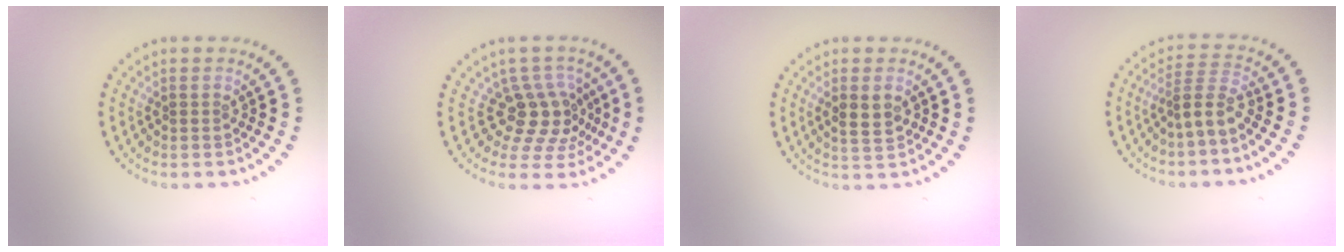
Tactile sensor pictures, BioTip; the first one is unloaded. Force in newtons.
{"total": 4.3, "press": 3.1, "slide": 2.9}
{"total": 2.5, "press": 2.4, "slide": 0.4}
{"total": 2.9, "press": 2.0, "slide": 2.1}